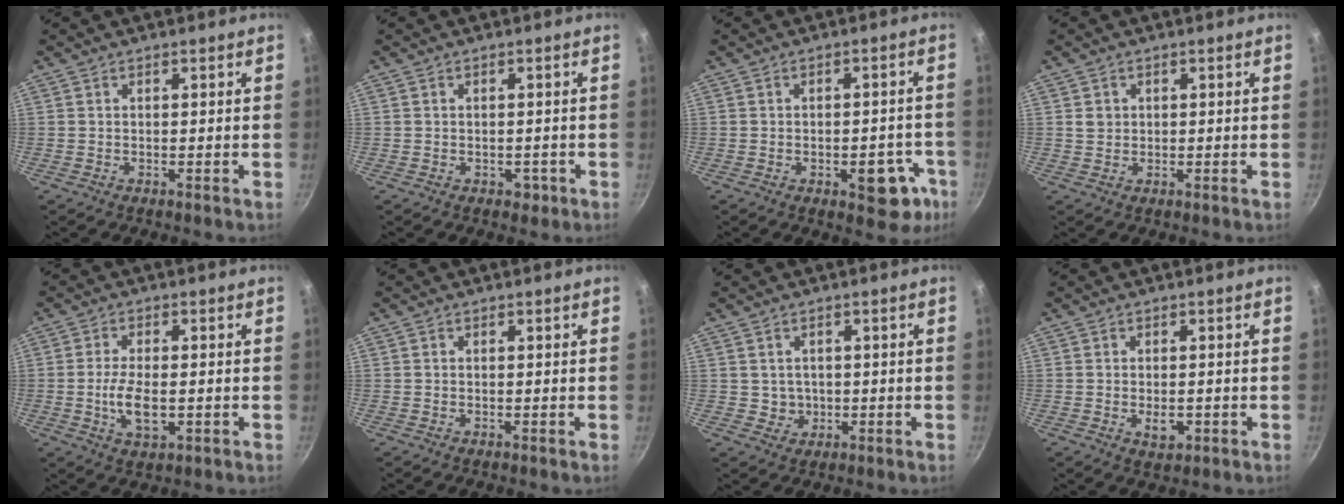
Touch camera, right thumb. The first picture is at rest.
{"total": 1.9, "force": [-0.8, 1.5, 0.9], "torque": [-0.001, 0.011, -0.001]}
{"total": 9.3, "force": [-3.8, 4.9, 6.9], "torque": [-0.036, 0.021, -0.044]}
{"total": 2.1, "force": [0.5, 1.9, 0.7], "torque": [-0.004, 0.004, 0.008]}
{"total": 6.9, "force": [-1.2, 3.2, 5.9], "torque": [-0.115, 0.001, -0.021]}
{"total": 0.0}
{"total": 2.8, "force": [0.2, 2.7, 0.7], "torque": [0.001, 0.001, 0.009]}
{"total": 3.5, "force": [-0.9, 2.0, 2.7], "torque": [-0.036, -0.001, -0.008]}